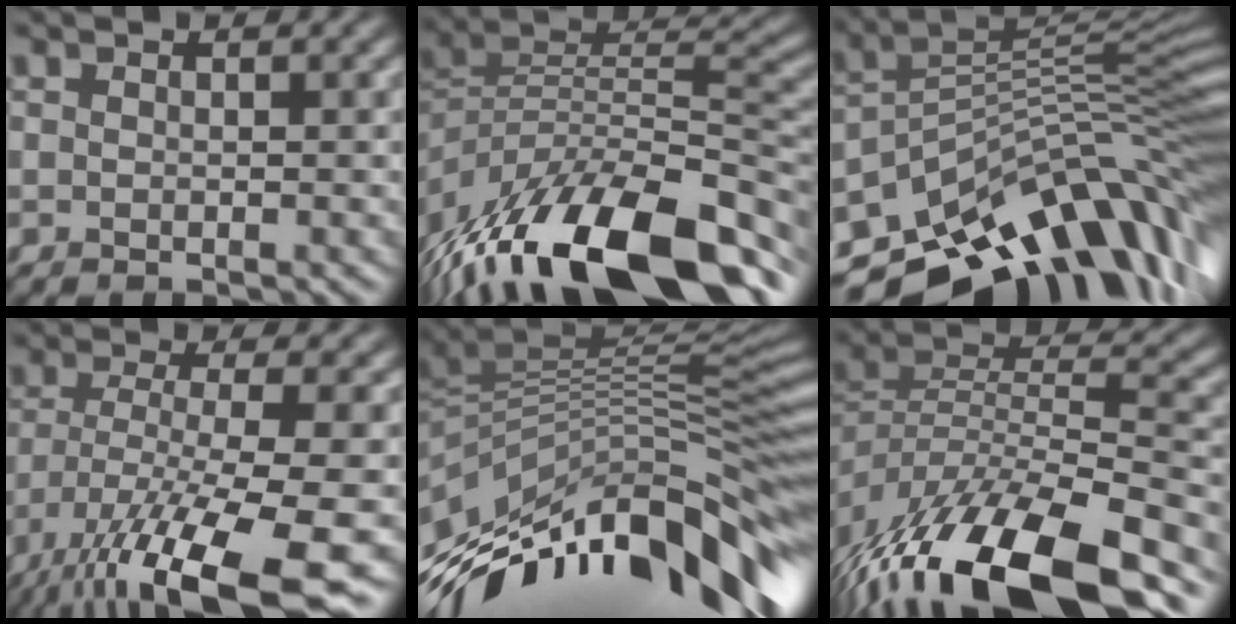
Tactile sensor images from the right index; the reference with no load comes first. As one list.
[{"total": 15.8, "force": [-8.1, 6.1, 12.1], "torque": [-0.209, 0.015, -0.144]}, {"total": 11.8, "force": [-5.8, 5.6, 8.6], "torque": [-0.148, 0.016, -0.095]}, {"total": 13.2, "force": [-7.4, 3.0, 10.6], "torque": [-0.190, -0.024, -0.123]}, {"total": 13.6, "force": [-3.4, 4.8, 12.3], "torque": [-0.208, 0.014, -0.059]}, {"total": 15.3, "force": [-10.0, 5.0, 10.5], "torque": [-0.195, 0.008, -0.169]}]